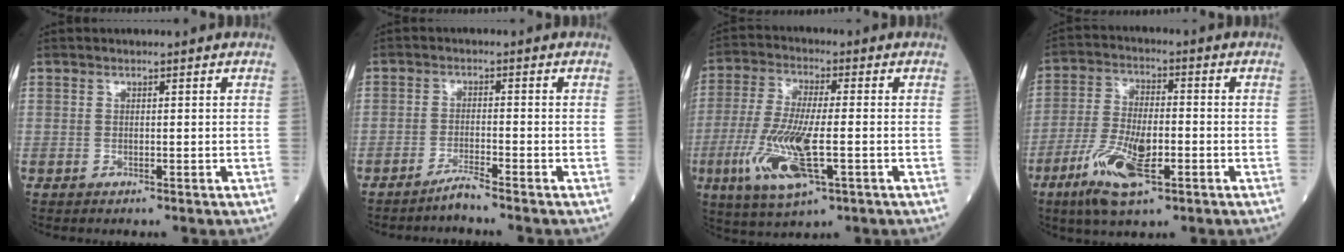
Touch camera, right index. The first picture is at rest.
{"total": 2.4, "force": [-2.2, -0.7, 0.9], "torque": [-0.016, -0.006, -0.042]}
{"total": 12.8, "force": [-3.7, 2.8, 12.0], "torque": [-0.253, -0.021, -0.063]}
{"total": 11.1, "force": [-4.9, 3.3, 9.4], "torque": [-0.196, -0.013, -0.087]}